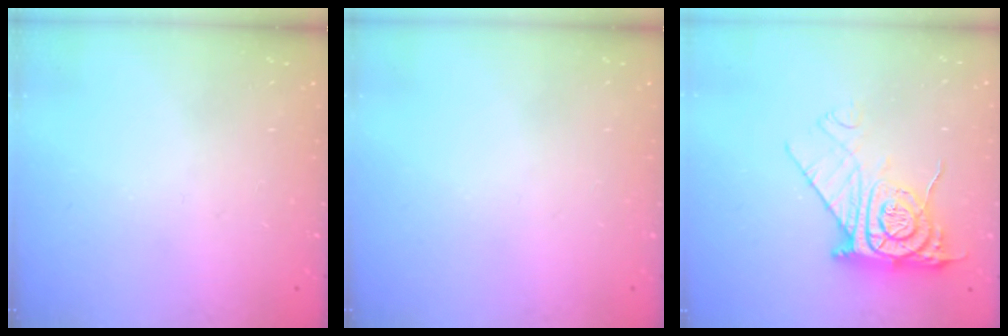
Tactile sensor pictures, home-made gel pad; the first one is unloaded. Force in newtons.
{"total": 0.0}
{"total": 12.3, "press": 12.3, "slide": 1.2}